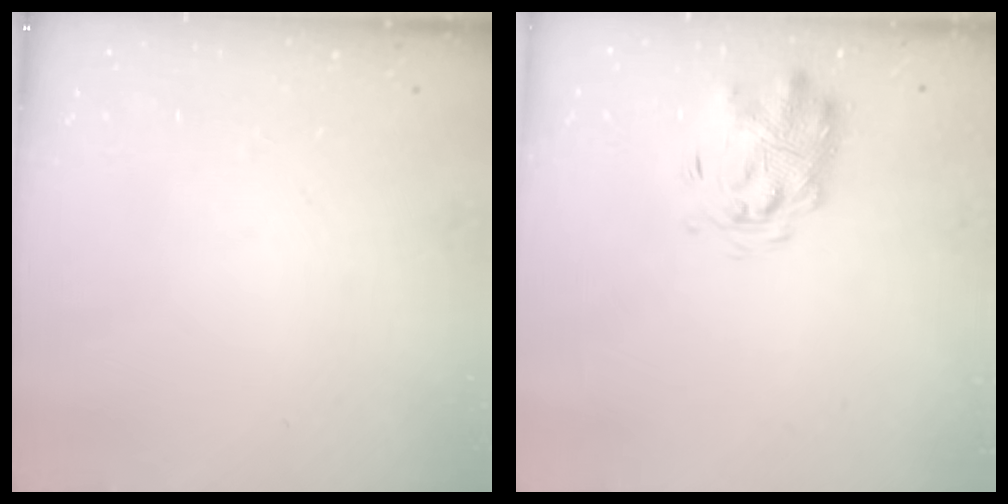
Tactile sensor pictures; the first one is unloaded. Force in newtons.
{"total": 3.0, "press": 2.9, "slide": 0.8}